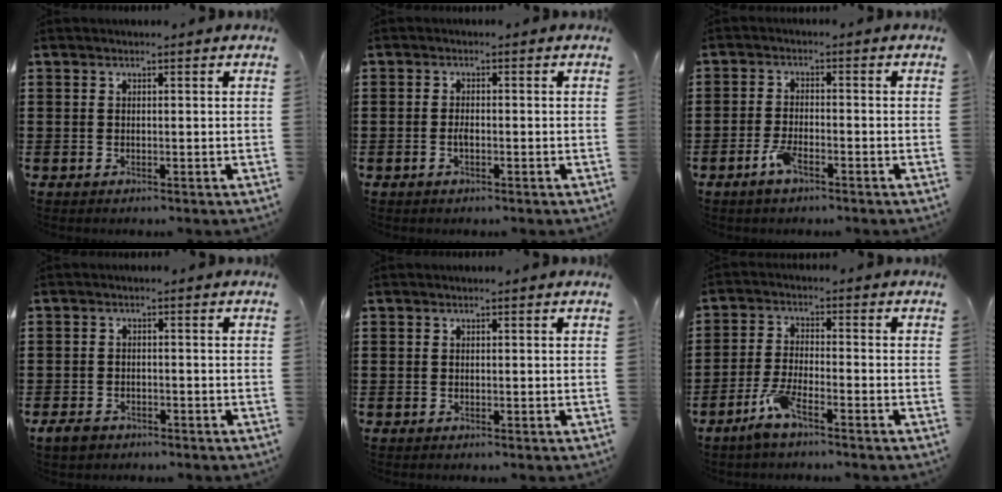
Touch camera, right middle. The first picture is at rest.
{"total": 1.6, "force": [-0.6, 0.6, 1.4], "torque": [-0.034, -0.002, -0.013]}
{"total": 3.7, "force": [-2.2, 1.1, 2.8], "torque": [-0.067, -0.001, -0.047]}
{"total": 2.2, "force": [-1.7, 0.9, 0.9], "torque": [-0.025, 0.000, -0.038]}
{"total": 0.0}
{"total": 5.1, "force": [-3.5, 0.7, 3.7], "torque": [-0.087, -0.006, -0.068]}